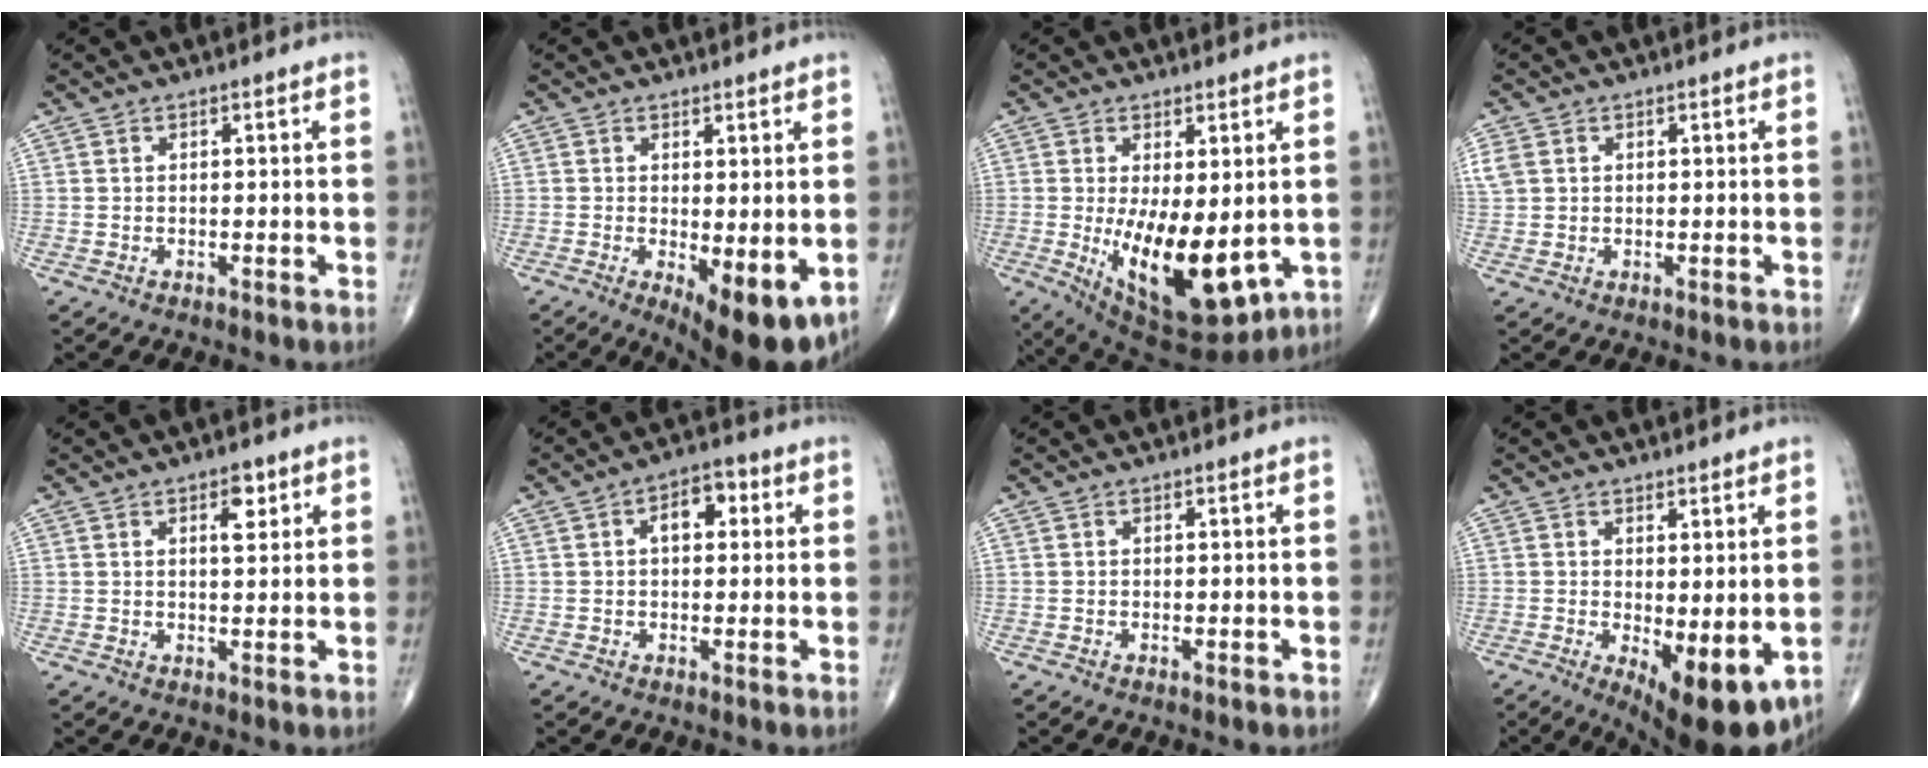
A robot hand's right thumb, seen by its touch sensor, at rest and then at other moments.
{"total": 9.6, "force": [-2.3, 3.5, 8.7], "torque": [-0.116, -0.025, -0.022]}
{"total": 15.4, "force": [-1.8, 6.7, 13.7], "torque": [-0.216, -0.033, -0.003]}
{"total": 3.2, "force": [0.9, 2.6, 1.7], "torque": [-0.048, 0.011, 0.024]}
{"total": 3.8, "force": [1.8, 1.7, 2.9], "torque": [-0.031, -0.009, 0.026]}
{"total": 5.7, "force": [1.3, 3.5, 4.3], "torque": [-0.047, 0.013, 0.012]}
{"total": 0.0}
{"total": 10.7, "force": [-2.4, 4.0, 9.7], "torque": [-0.127, -0.025, -0.020]}